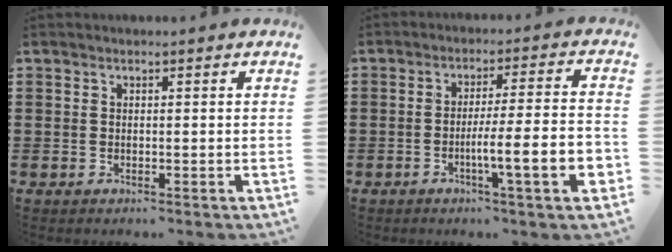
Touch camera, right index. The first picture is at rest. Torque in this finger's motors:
{"motor_torque": [1.36, -0.61, 0.50, 0.13]}